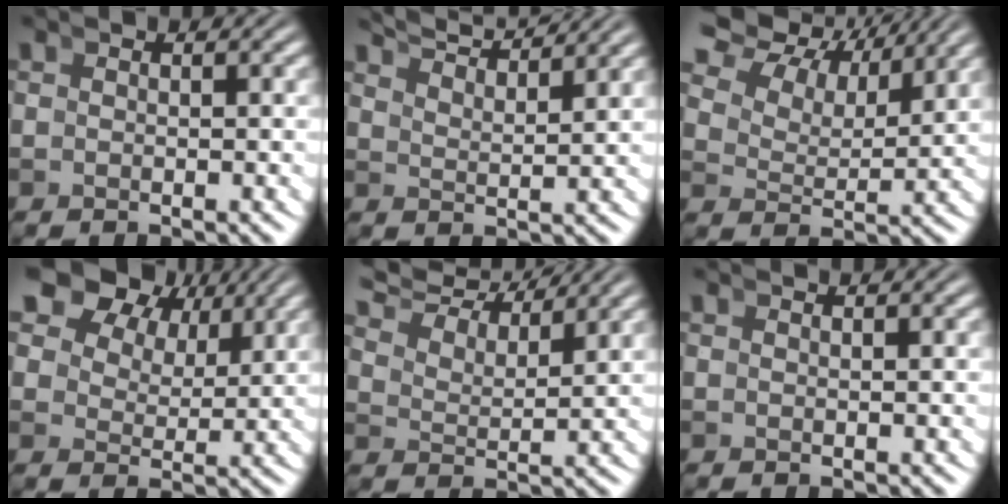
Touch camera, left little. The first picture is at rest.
{"total": 5.7, "force": [5.3, 0.7, 2.0], "torque": [-0.036, 0.010, 0.085]}
{"total": 6.9, "force": [4.3, 4.1, 3.3], "torque": [-0.074, 0.010, 0.058]}
{"total": 8.8, "force": [4.9, 5.8, 4.3], "torque": [-0.095, 0.013, 0.070]}
{"total": 7.1, "force": [6.1, 2.3, 2.8], "torque": [-0.057, 0.027, 0.088]}
{"total": 1.1, "force": [1.0, -0.2, 0.1], "torque": [0.008, 0.005, 0.015]}